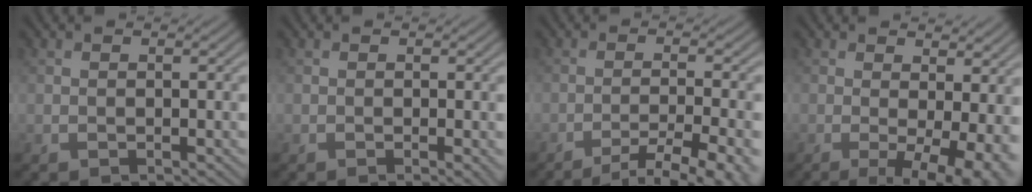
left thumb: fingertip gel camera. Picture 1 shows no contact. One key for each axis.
{"total": 1.1, "fx": -0.2, "fy": 0.1, "fz": 1.0, "tx": -0.016, "ty": -0.003, "tz": -0.006}
{"total": 8.6, "fx": -6.4, "fy": 1.4, "fz": 5.6, "tx": -0.087, "ty": -0.004, "tz": -0.082}
{"total": 9.0, "fx": -0.7, "fy": 3.1, "fz": 8.4, "tx": -0.113, "ty": -0.005, "tz": -0.002}